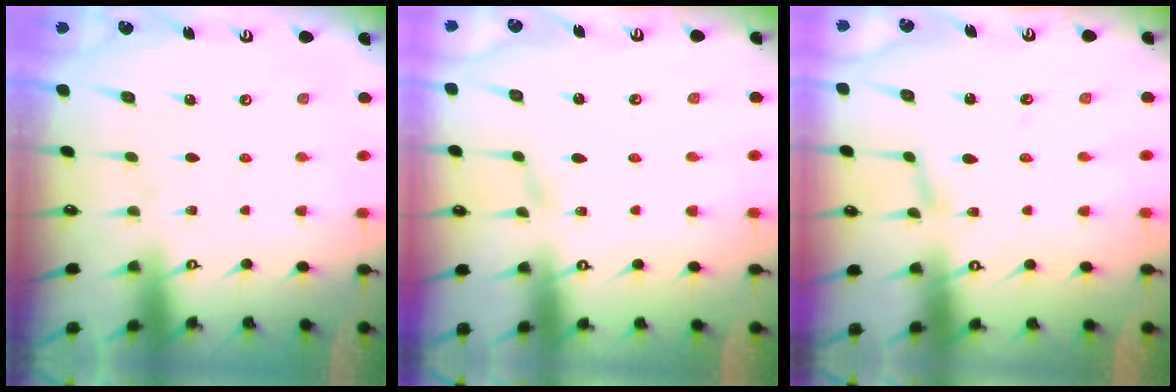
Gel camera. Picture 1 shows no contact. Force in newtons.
{"total": 2.2, "press": 2.2, "slide": 0.2}
{"total": 2.2, "press": 2.2, "slide": 0.3}